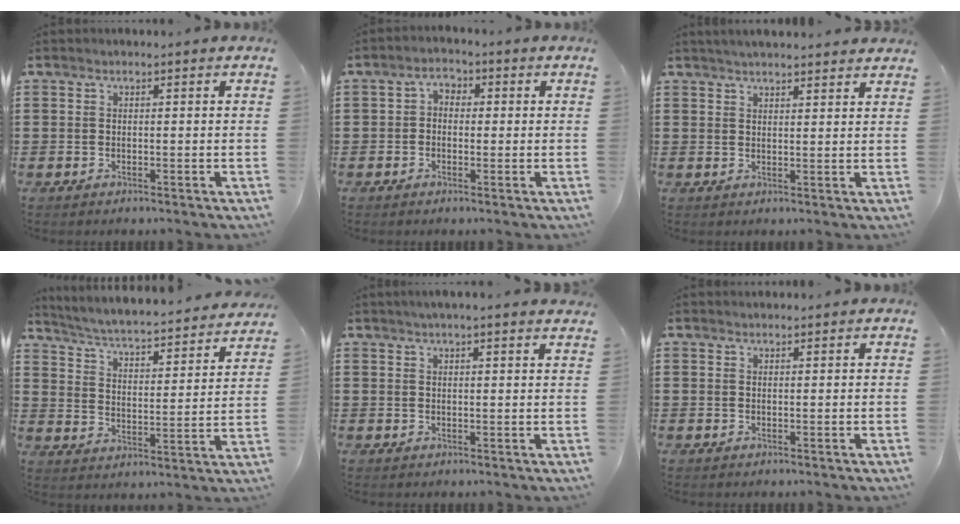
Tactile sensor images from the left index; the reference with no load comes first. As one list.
[{"total": 2.5, "force": [-0.8, 1.7, 1.6], "torque": [-0.035, 0.012, -0.019]}, {"total": 2.6, "force": [2.6, -0.1, 0.5], "torque": [-0.017, -0.001, 0.048]}, {"total": 3.7, "force": [3.5, -0.4, 1.2], "torque": [-0.044, -0.038, 0.048]}, {"total": 2.1, "force": [1.8, 0.0, 1.1], "torque": [-0.024, 0.002, 0.033]}, {"total": 0.7, "force": [0.6, 0.3, 0.0], "torque": [-0.002, 0.001, 0.013]}]